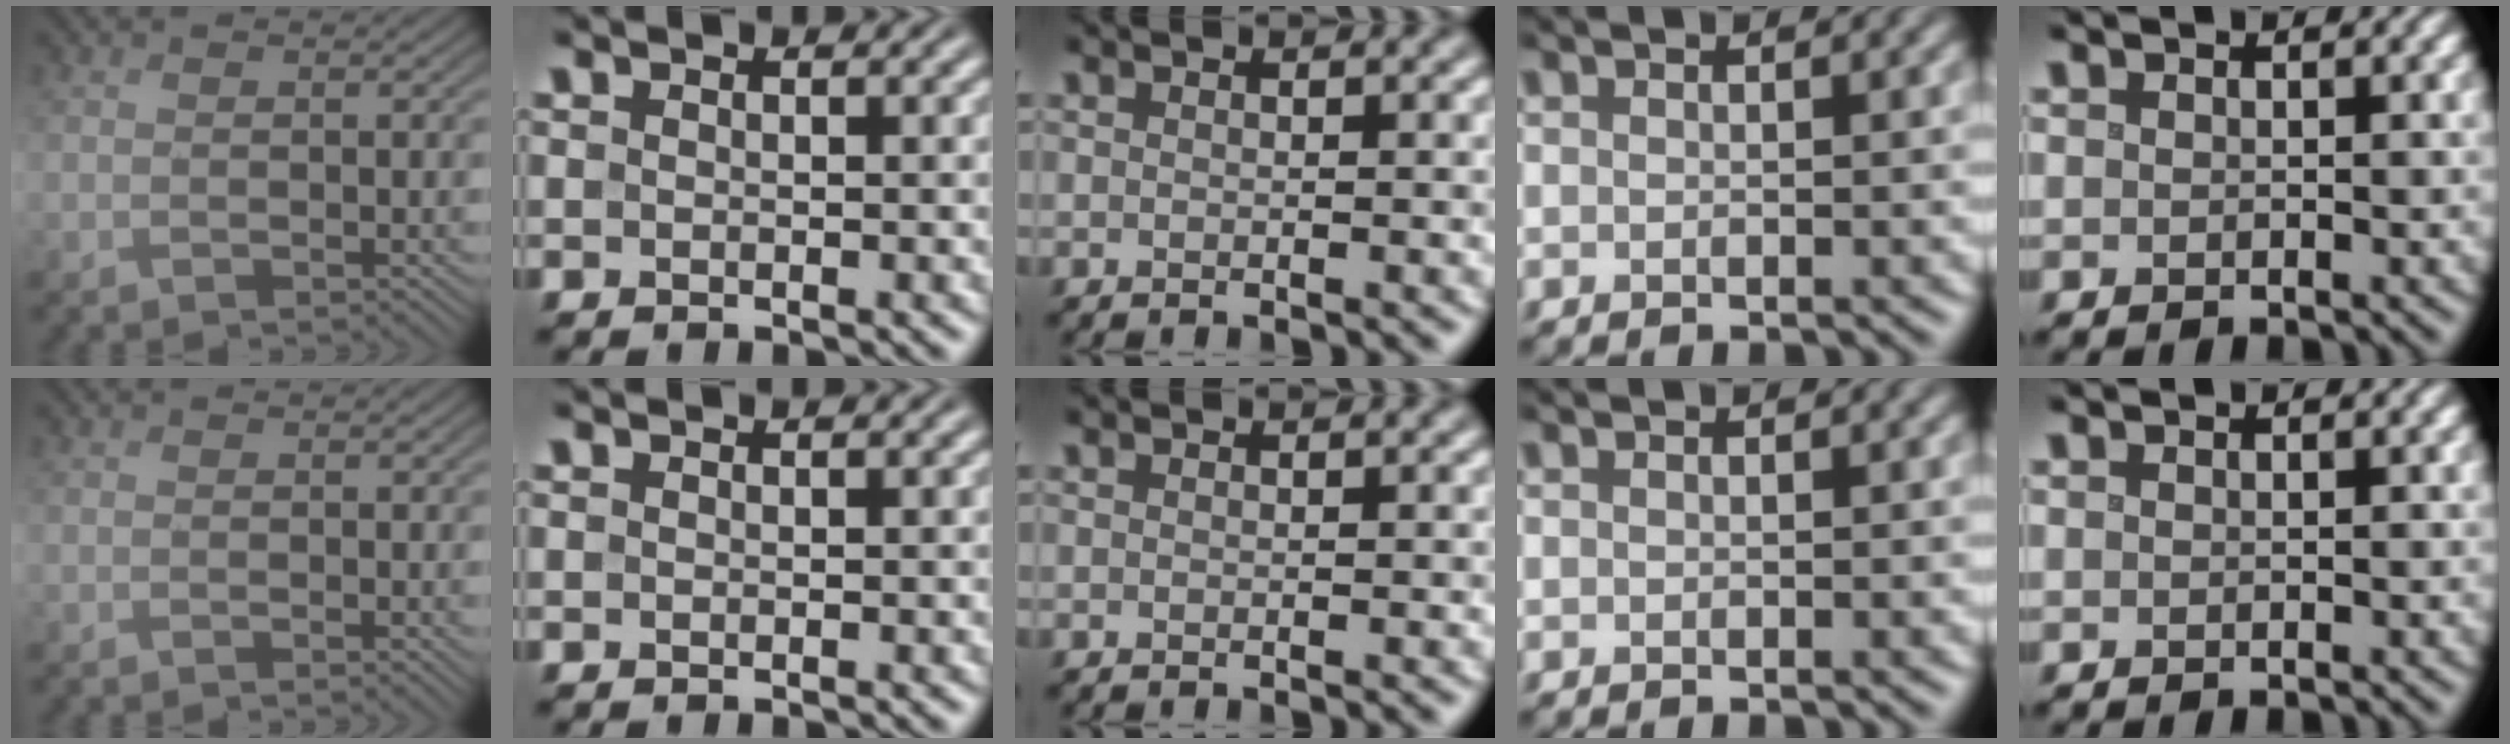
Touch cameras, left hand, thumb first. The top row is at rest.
{}